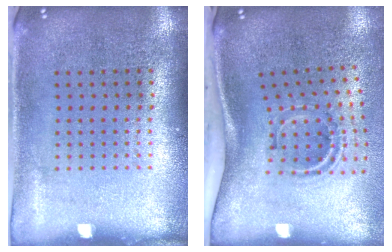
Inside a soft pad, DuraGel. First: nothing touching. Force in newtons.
{"total": 2.2, "press": 1.2, "slide": 1.8}